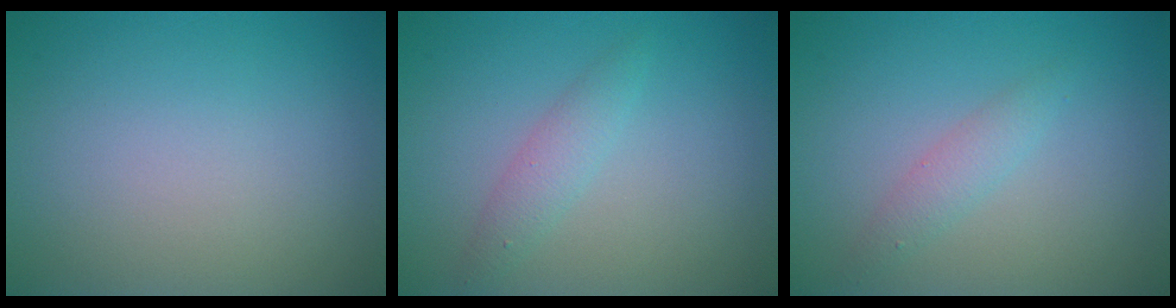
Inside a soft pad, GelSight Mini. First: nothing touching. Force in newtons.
{"total": 1.8, "press": 1.8, "slide": 0.1}
{"total": 1.6, "press": 1.6, "slide": 0.1}